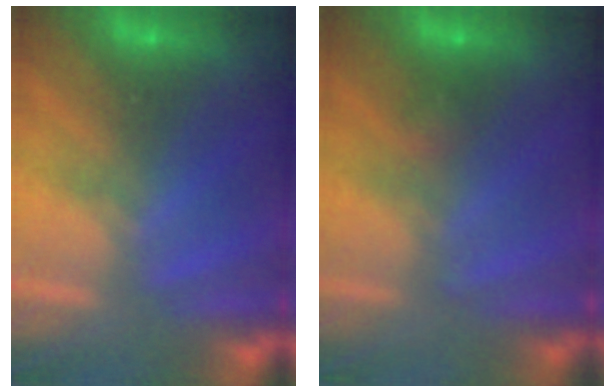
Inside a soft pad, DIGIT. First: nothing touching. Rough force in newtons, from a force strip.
{"total": 2.3}